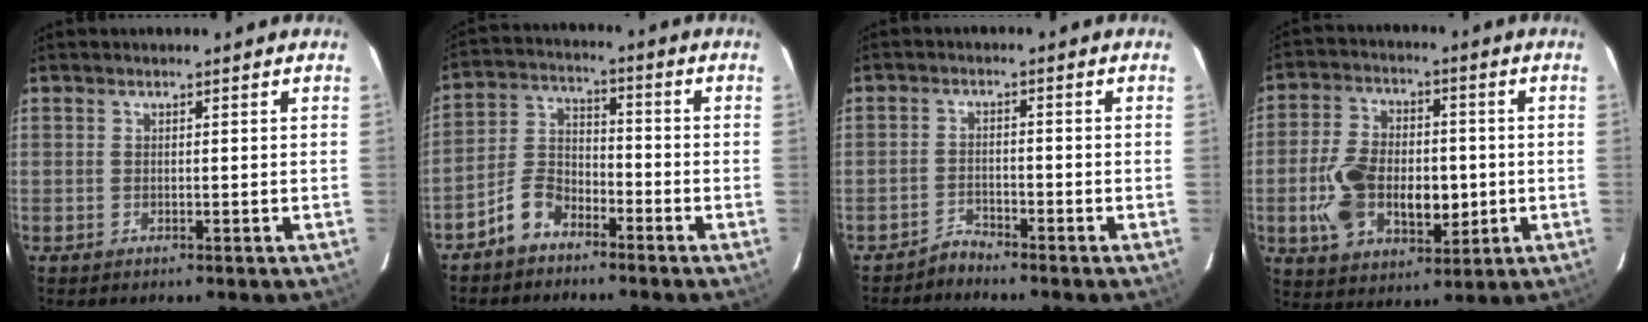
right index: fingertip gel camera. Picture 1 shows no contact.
{"total": 6.3, "force": [-4.5, 3.7, 2.5], "torque": [-0.057, 0.011, -0.090]}
{"total": 2.1, "force": [-2.0, 0.1, -0.7], "torque": [0.021, -0.008, -0.037]}
{"total": 13.2, "force": [-1.8, 7.7, 10.6], "torque": [-0.207, 0.014, -0.019]}